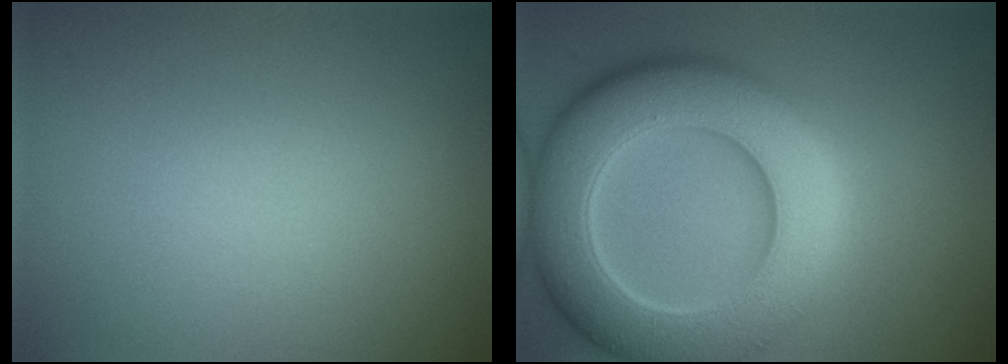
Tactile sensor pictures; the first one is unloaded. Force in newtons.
{"total": 11.2, "press": 11.2, "slide": 0.6}